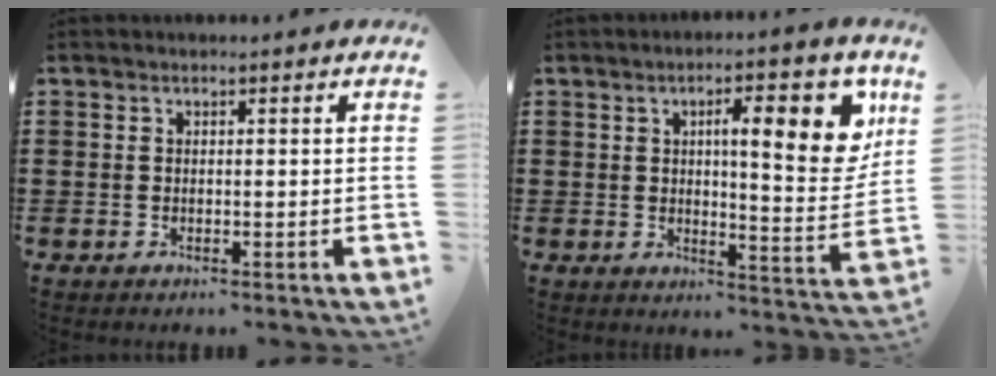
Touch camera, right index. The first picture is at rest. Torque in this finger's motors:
{"motor_torque": [0.66, 0.00, 0.40, 0.11]}